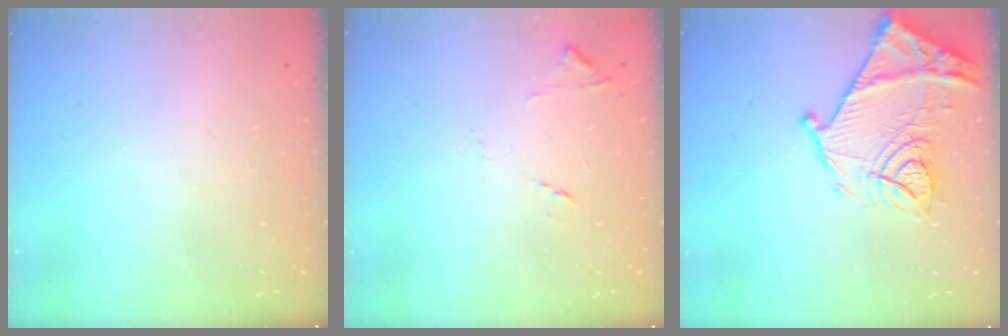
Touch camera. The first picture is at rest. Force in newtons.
{"total": 8.2, "press": 8.2, "slide": 0.6}
{"total": 18.1, "press": 18.0, "slide": 1.6}